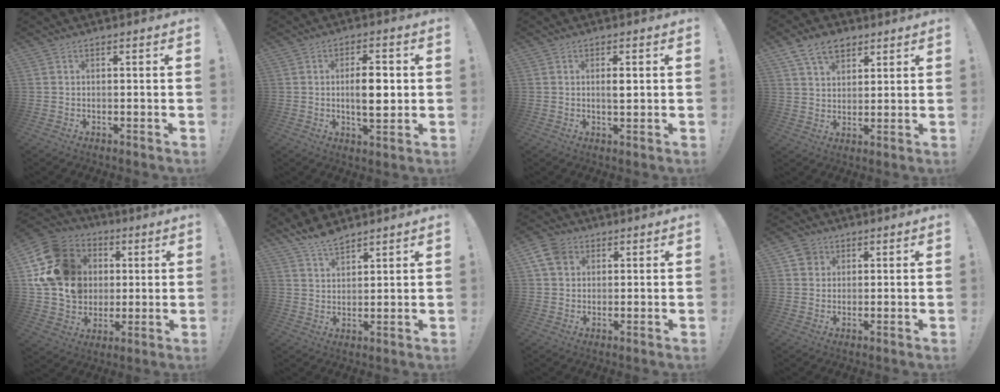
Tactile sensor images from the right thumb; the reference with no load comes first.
{"total": 8.7, "force": [-0.1, 3.6, 7.9], "torque": [-0.128, -0.002, -0.010]}
{"total": 2.6, "force": [0.3, 0.9, 2.4], "torque": [-0.030, -0.006, 0.000]}
{"total": 9.6, "force": [5.8, 6.1, 4.7], "torque": [-0.081, -0.014, 0.112]}
{"total": 19.8, "force": [3.7, 16.7, 10.0], "torque": [-0.171, -0.005, 0.089]}
{"total": 6.9, "force": [6.0, 2.1, 2.6], "torque": [-0.055, -0.035, 0.113]}
{"total": 7.4, "force": [3.1, 5.7, 3.7], "torque": [-0.064, -0.006, 0.061]}
{"total": 4.4, "force": [2.2, 3.6, 0.9], "torque": [-0.008, -0.008, 0.041]}